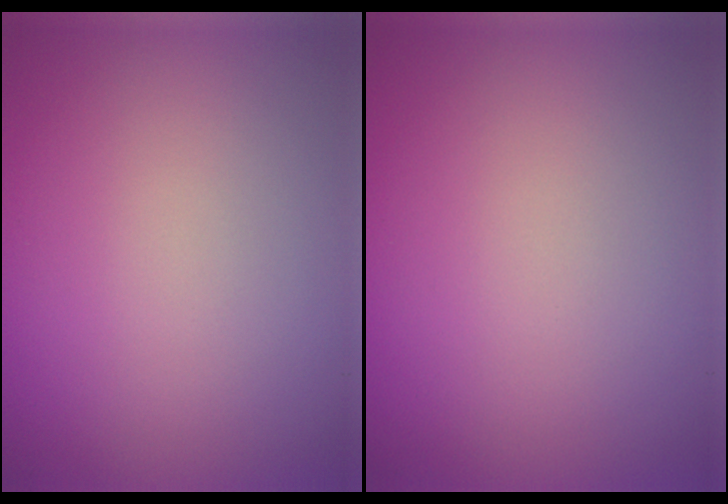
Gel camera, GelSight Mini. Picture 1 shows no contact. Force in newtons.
{"total": 0.0}